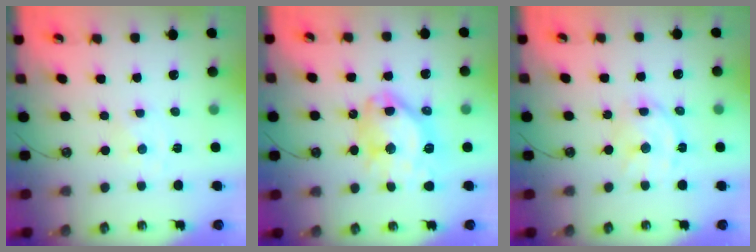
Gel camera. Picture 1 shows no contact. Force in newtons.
{"total": 16.6, "press": 16.5, "slide": 2.0}
{"total": 10.3, "press": 10.3, "slide": 0.7}